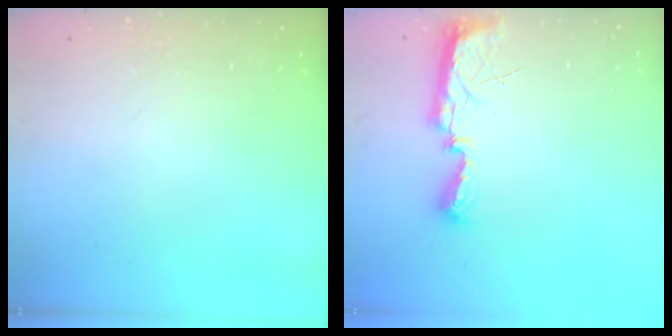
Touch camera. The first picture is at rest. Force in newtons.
{"total": 8.1, "press": 8.0, "slide": 1.2}